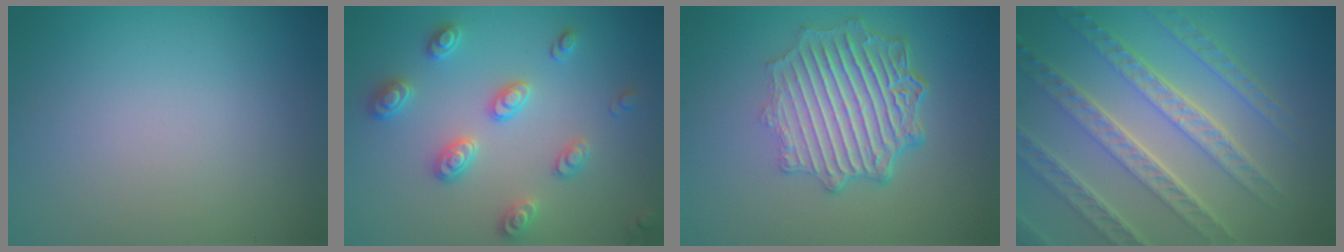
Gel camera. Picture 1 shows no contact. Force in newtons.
{"total": 3.0, "press": 2.9, "slide": 0.6}
{"total": 7.2, "press": 5.2, "slide": 4.9}
{"total": 8.3, "press": 5.7, "slide": 5.9}